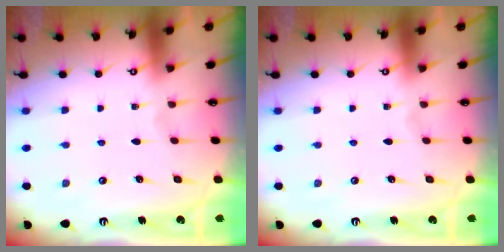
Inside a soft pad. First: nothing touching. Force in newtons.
{"total": 0.0}